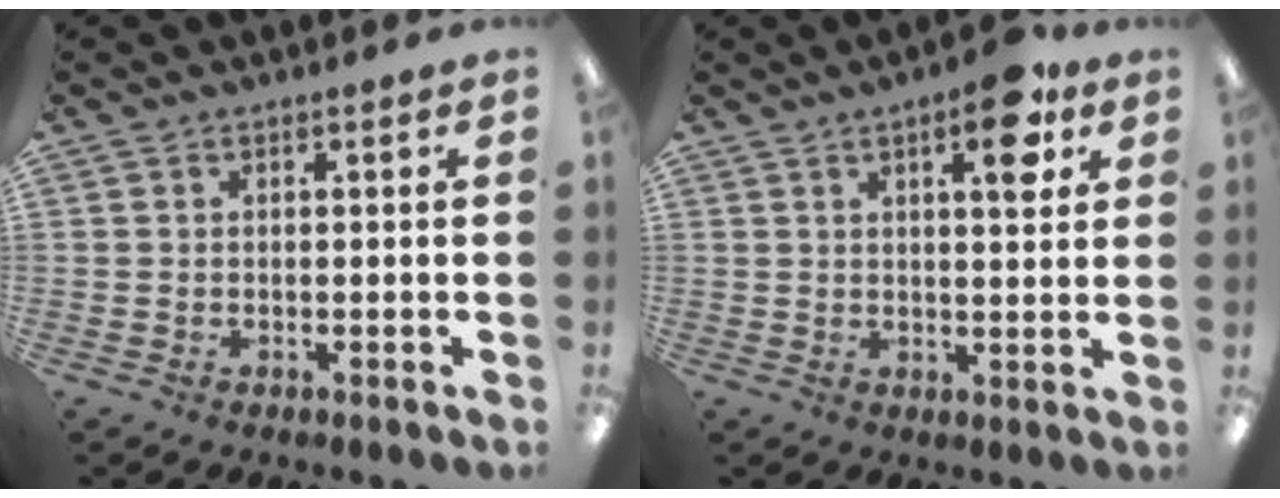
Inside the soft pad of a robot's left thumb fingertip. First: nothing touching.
{"total": 9.6, "force": [5.0, 3.4, 7.4], "torque": [-0.089, -0.022, 0.075]}